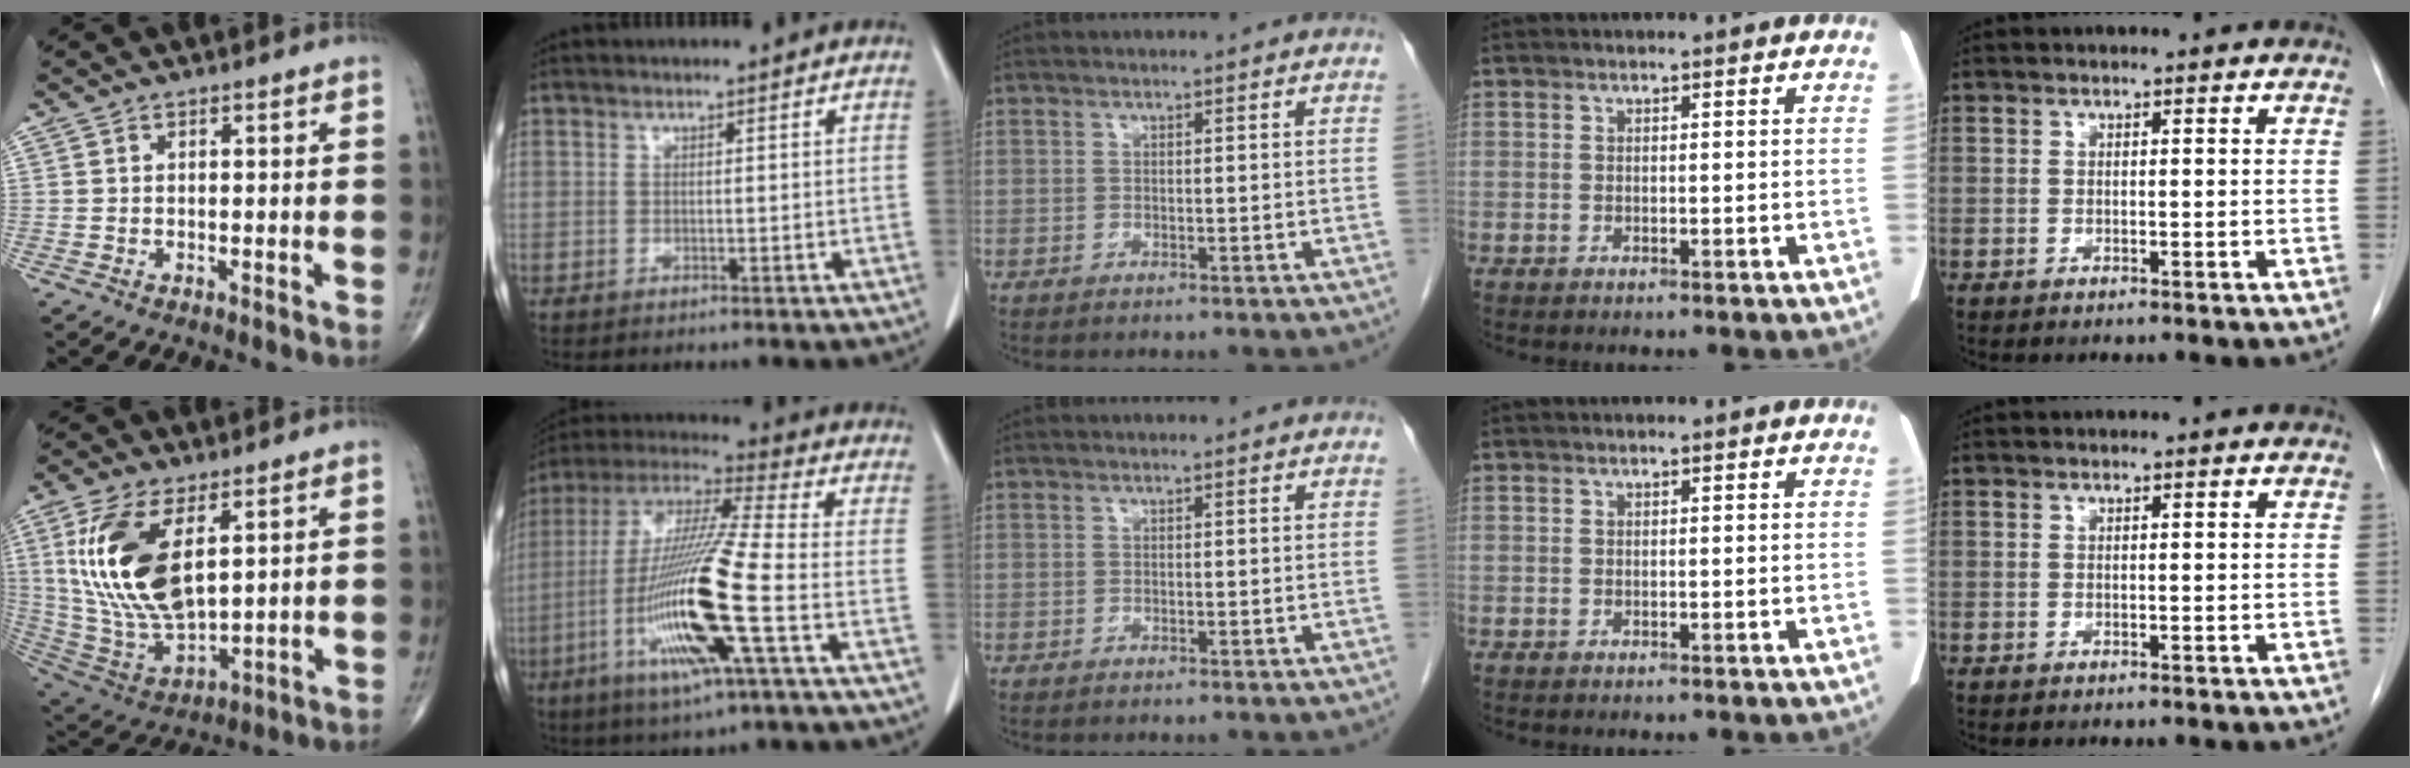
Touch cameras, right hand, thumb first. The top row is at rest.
{"thumb": {"total": 19.2, "force": [5.6, 9.1, 15.9], "torque": [-0.317, -0.028, 0.119]}, "index": {"total": 18.2, "force": [-5.4, 0.1, 17.3], "torque": [-0.357, -0.018, -0.108]}}